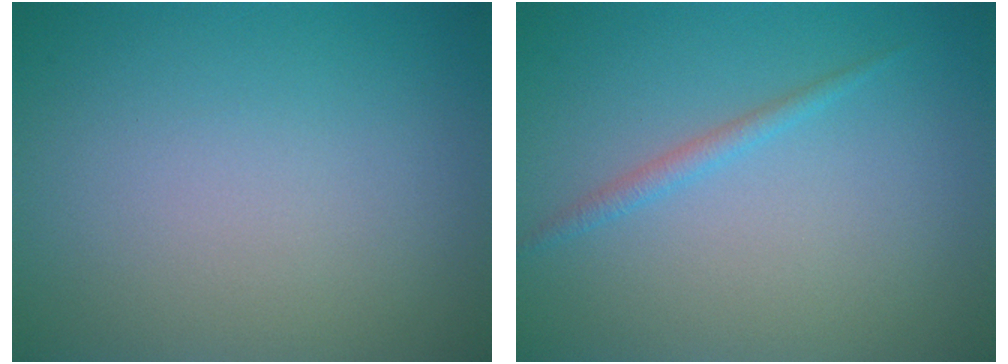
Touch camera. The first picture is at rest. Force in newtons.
{"total": 1.2, "press": 1.2, "slide": 0.1}